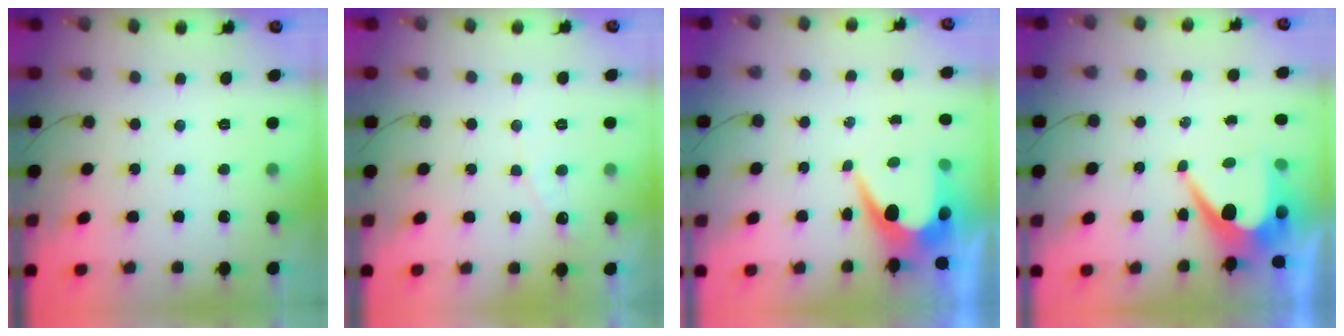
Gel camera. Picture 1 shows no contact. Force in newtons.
{"total": 3.9, "press": 3.9, "slide": 0.3}
{"total": 6.7, "press": 6.6, "slide": 0.5}
{"total": 9.4, "press": 9.4, "slide": 0.9}